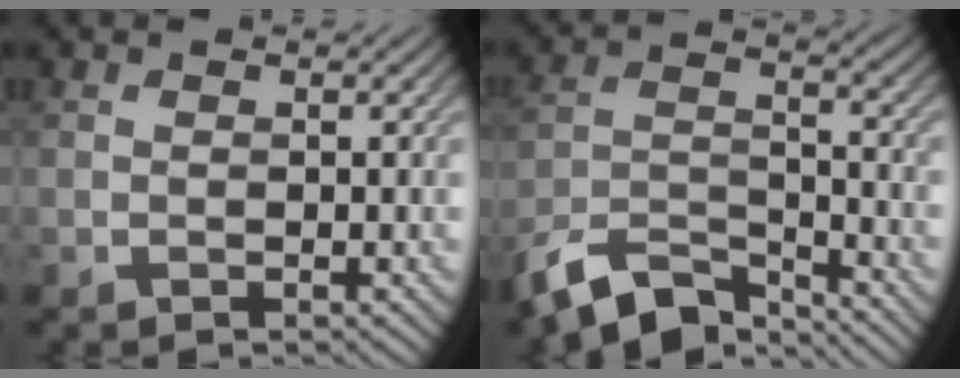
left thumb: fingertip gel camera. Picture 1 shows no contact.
{"total": 9.1, "force": [-7.8, 2.5, 3.9], "torque": [-0.079, -0.005, -0.156]}